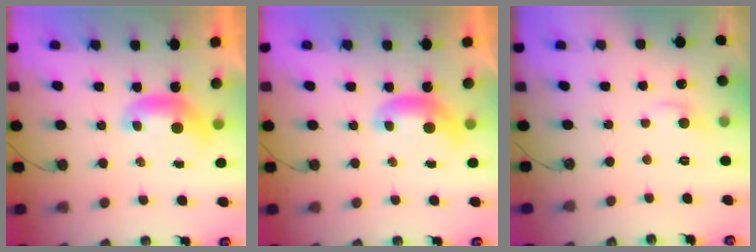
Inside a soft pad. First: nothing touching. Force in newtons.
{"total": 0.0}
{"total": 0.8, "press": 0.1, "slide": 0.8}